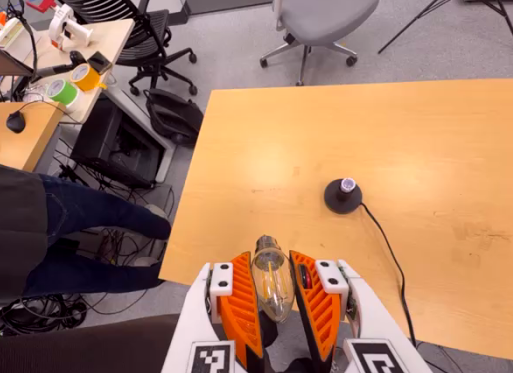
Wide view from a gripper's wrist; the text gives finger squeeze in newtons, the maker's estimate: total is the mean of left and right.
{"total": 12.5, "left": 13.1, "right": 12.0}